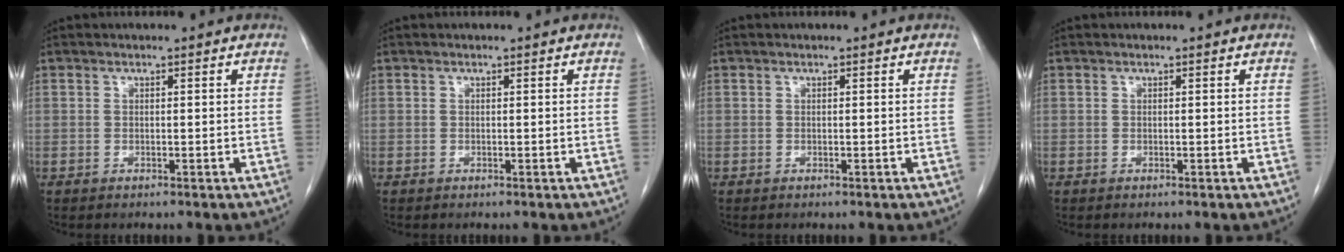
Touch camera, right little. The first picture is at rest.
{"total": 0.0}
{"total": 0.0}
{"total": 0.0}